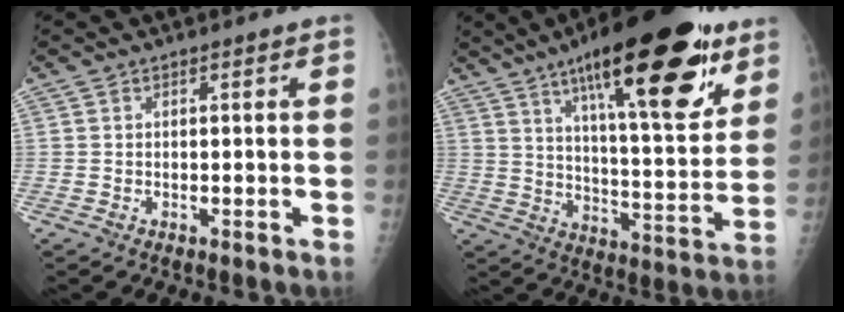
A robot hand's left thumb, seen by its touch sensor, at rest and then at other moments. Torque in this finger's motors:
{"motor_torque": [2.56, 1.85, 1.86, -0.91, 0.60]}